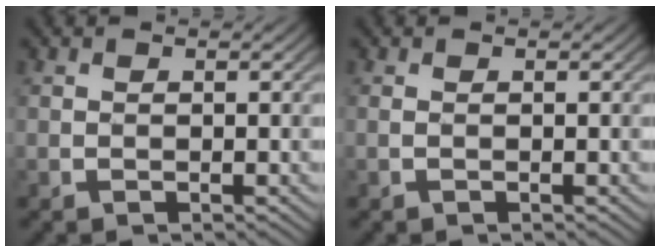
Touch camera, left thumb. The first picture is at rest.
{"total": 0.0}